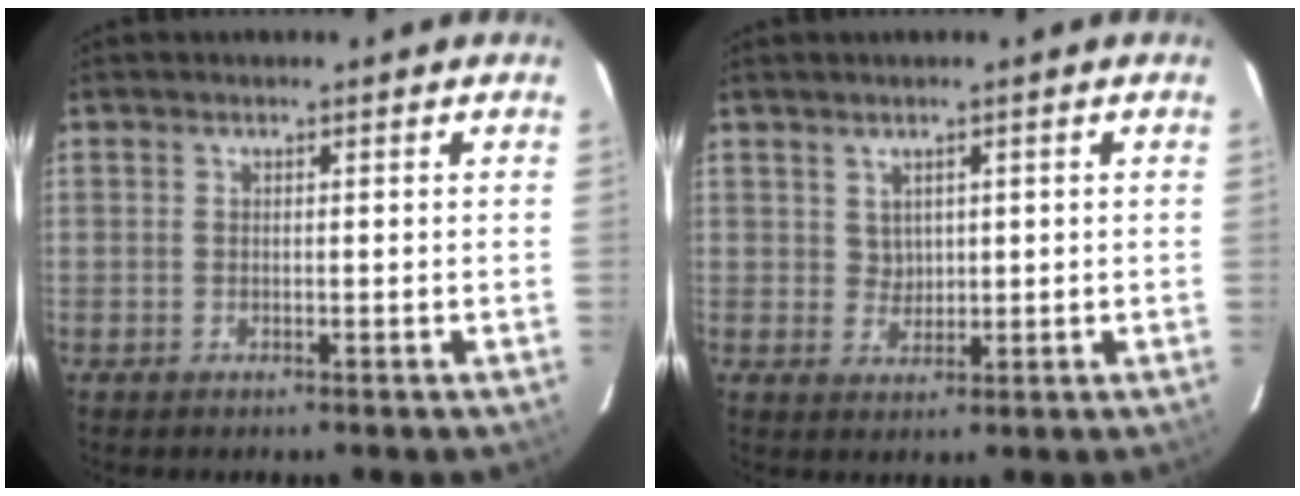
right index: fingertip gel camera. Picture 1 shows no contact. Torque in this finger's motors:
{"motor_torque": [-0.08, 0.07, -0.03, 0.00]}